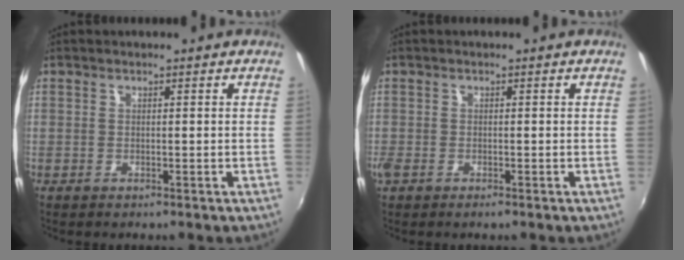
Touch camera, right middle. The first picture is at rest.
{"total": 2.4, "force": [-1.6, 1.1, 1.4], "torque": [-0.038, -0.007, -0.033]}